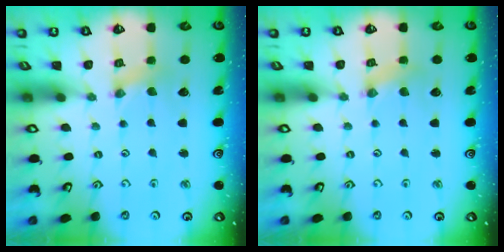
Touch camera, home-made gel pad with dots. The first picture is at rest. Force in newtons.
{"total": 1.7, "press": 1.7, "slide": 0.3}